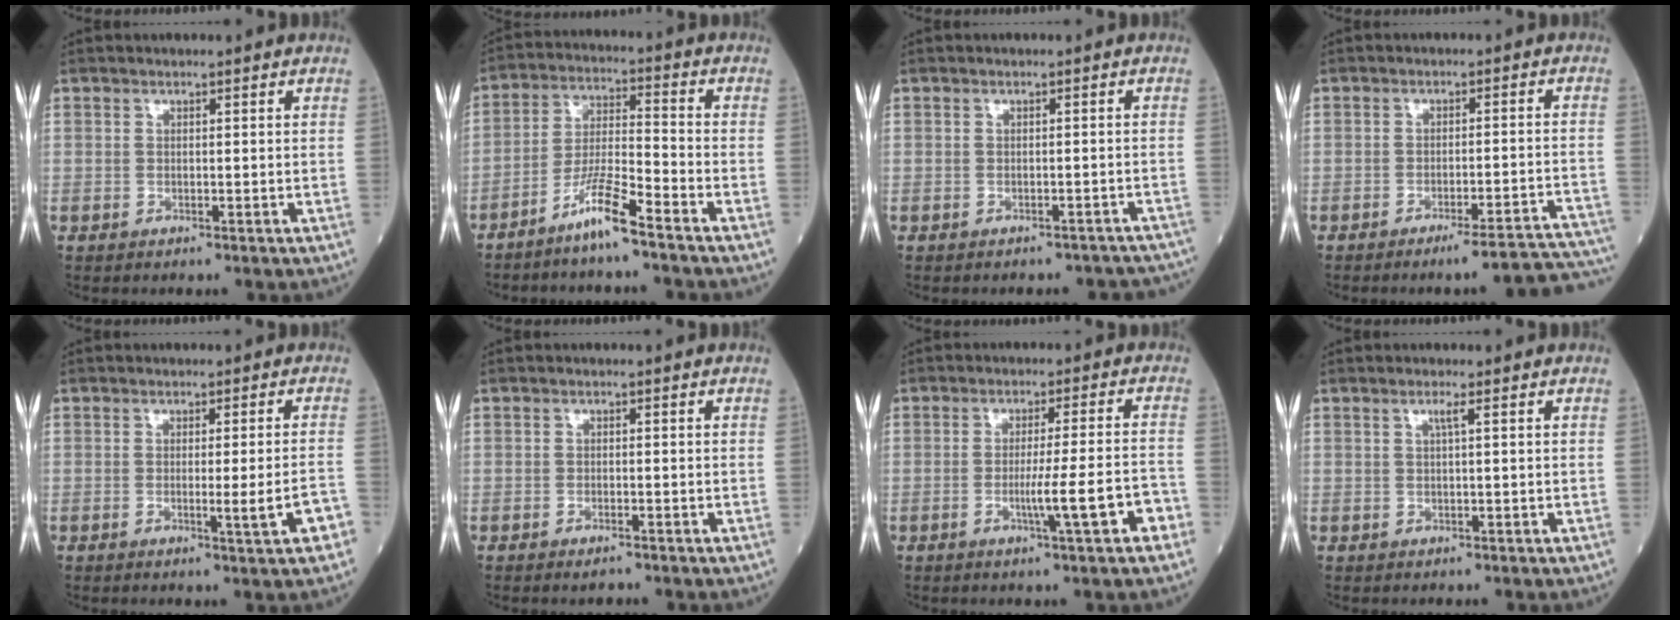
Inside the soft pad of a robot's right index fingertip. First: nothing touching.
{"total": 7.7, "force": [-5.8, -0.2, 5.1], "torque": [-0.101, -0.013, -0.116]}
{"total": 8.2, "force": [-7.5, 2.9, 1.4], "torque": [-0.008, 0.009, -0.070]}
{"total": 12.3, "force": [-11.6, -0.6, 4.2], "torque": [-0.003, 0.018, -0.140]}
{"total": 4.8, "force": [-1.9, -0.4, 4.4], "torque": [-0.053, -0.009, -0.026]}
{"total": 1.4, "force": [-1.2, 0.3, 0.8], "torque": [-0.014, -0.002, -0.016]}
{"total": 8.0, "force": [-3.3, -0.4, 7.3], "torque": [-0.107, -0.004, -0.050]}
{"total": 1.2, "force": [0.4, -0.3, 1.0], "torque": [-0.023, 0.000, 0.008]}